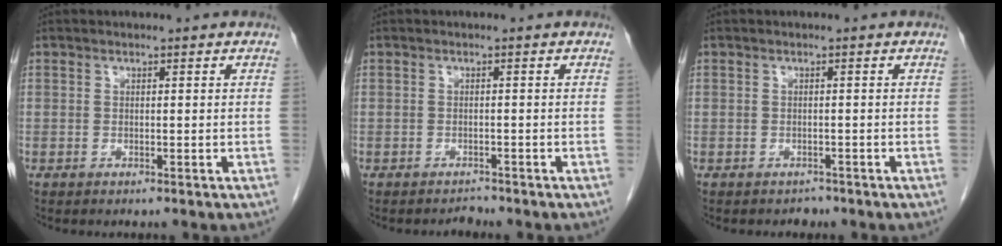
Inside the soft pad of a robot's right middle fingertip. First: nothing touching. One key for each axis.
{"total": 1.0, "fx": -1.0, "fy": 0.1, "fz": -0.3, "tx": 0.004, "ty": -0.007, "tz": -0.016}
{"total": 1.2, "fx": -1.0, "fy": 0.6, "fz": -0.2, "tx": -0.007, "ty": -0.001, "tz": -0.016}